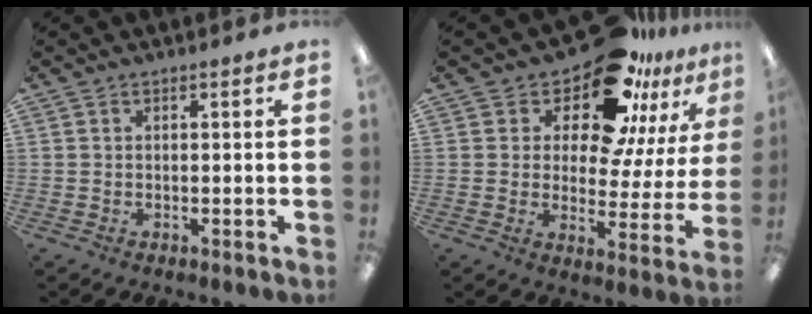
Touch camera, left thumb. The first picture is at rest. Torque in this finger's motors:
{"motor_torque": [1.92, 2.13, 0.06, -0.08, 0.04]}